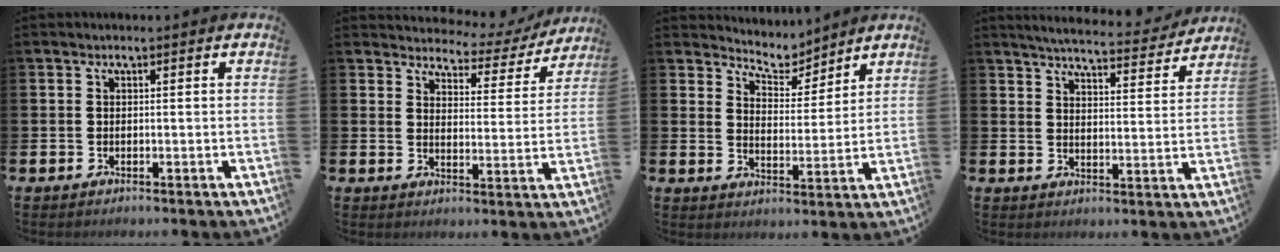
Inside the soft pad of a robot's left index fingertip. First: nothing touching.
{"total": 3.9, "force": [3.6, 1.4, 0.4], "torque": [-0.014, -0.038, 0.054]}
{"total": 5.3, "force": [5.2, 1.2, 0.1], "torque": [-0.005, -0.036, 0.091]}
{"total": 5.4, "force": [5.2, 0.3, 1.3], "torque": [-0.033, -0.039, 0.087]}